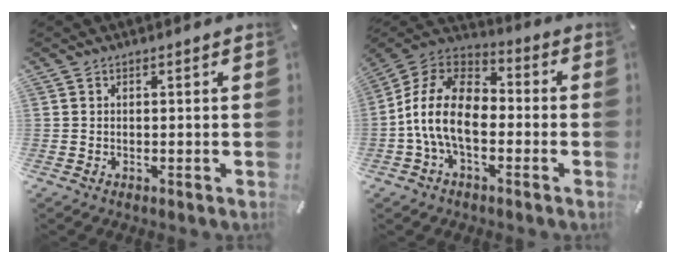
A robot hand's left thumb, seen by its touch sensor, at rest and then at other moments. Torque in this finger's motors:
{"motor_torque": [0.07, 2.90, 2.22, 0.56, 0.48]}